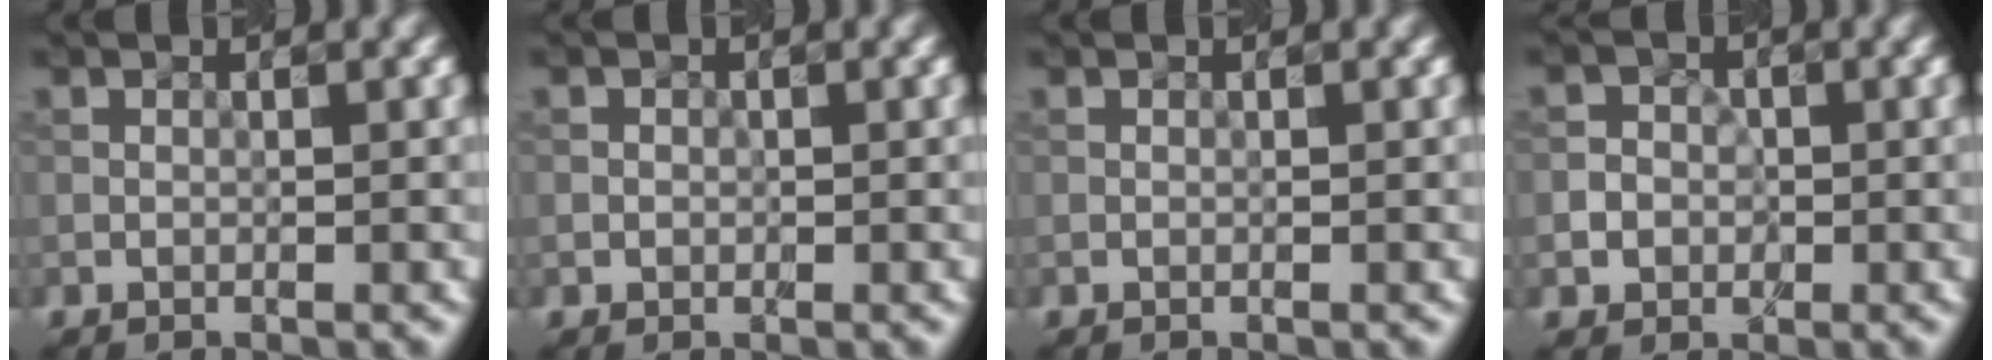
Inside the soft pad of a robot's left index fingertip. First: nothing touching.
{"total": 0.7, "force": [0.0, 0.7, 0.0], "torque": [0.009, -0.003, -0.003]}
{"total": 0.0}
{"total": 3.3, "force": [-0.7, 3.2, 0.7], "torque": [0.018, 0.010, -0.032]}